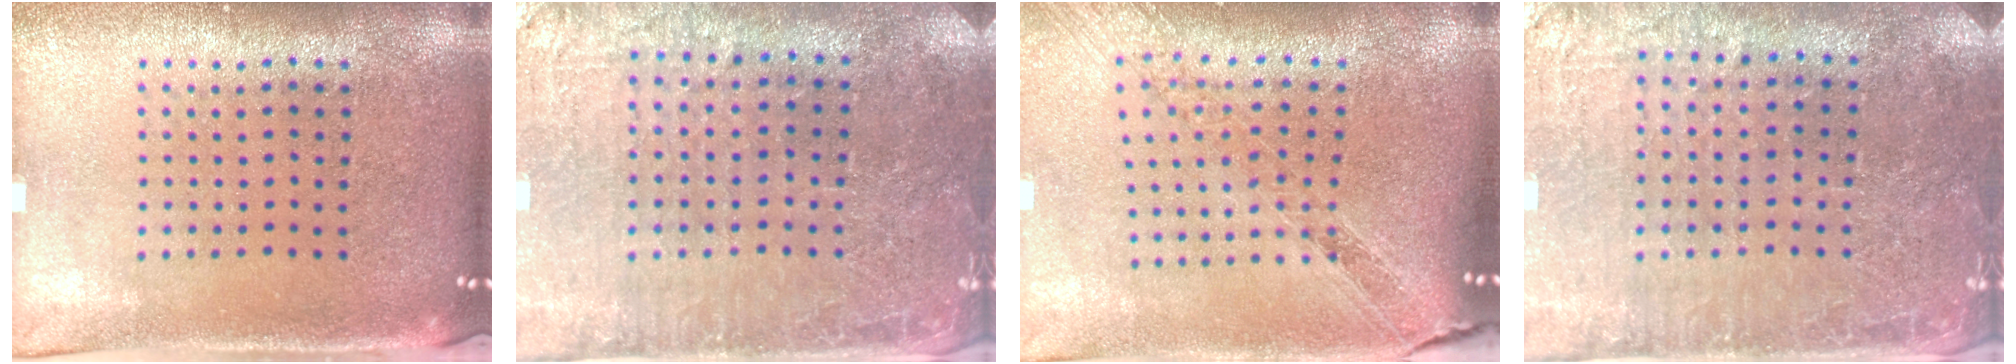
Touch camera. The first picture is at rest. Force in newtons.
{"total": 1.6, "press": 1.6, "slide": 0.1}
{"total": 1.2, "press": 1.2, "slide": 0.3}
{"total": 1.6, "press": 1.6, "slide": 0.1}